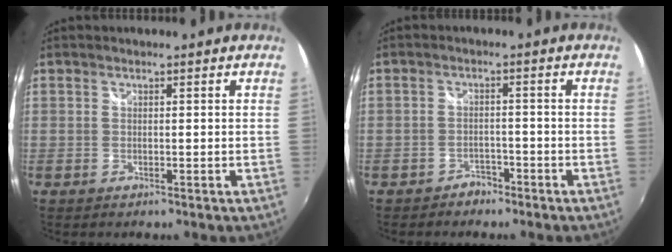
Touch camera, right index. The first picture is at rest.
{"total": 3.0, "force": [-2.5, 1.6, 0.1], "torque": [-0.005, 0.005, -0.041]}